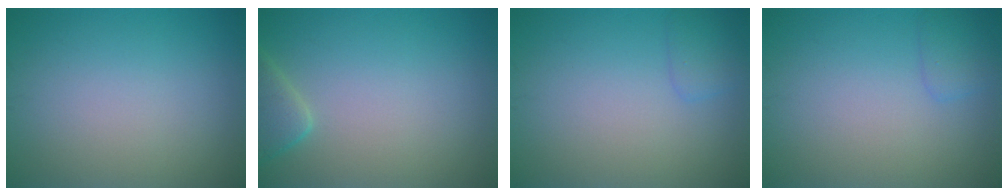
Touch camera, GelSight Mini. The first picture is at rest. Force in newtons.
{"total": 2.4, "press": 2.4, "slide": 0.3}
{"total": 1.3, "press": 1.3, "slide": 0.1}
{"total": 1.3, "press": 1.3, "slide": 0.1}